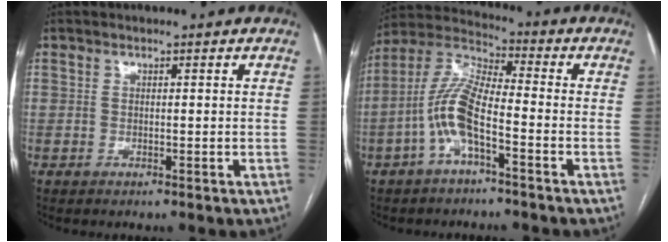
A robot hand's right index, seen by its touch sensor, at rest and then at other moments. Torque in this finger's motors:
{"motor_torque": [1.50, -0.64, 0.33, 0.21]}